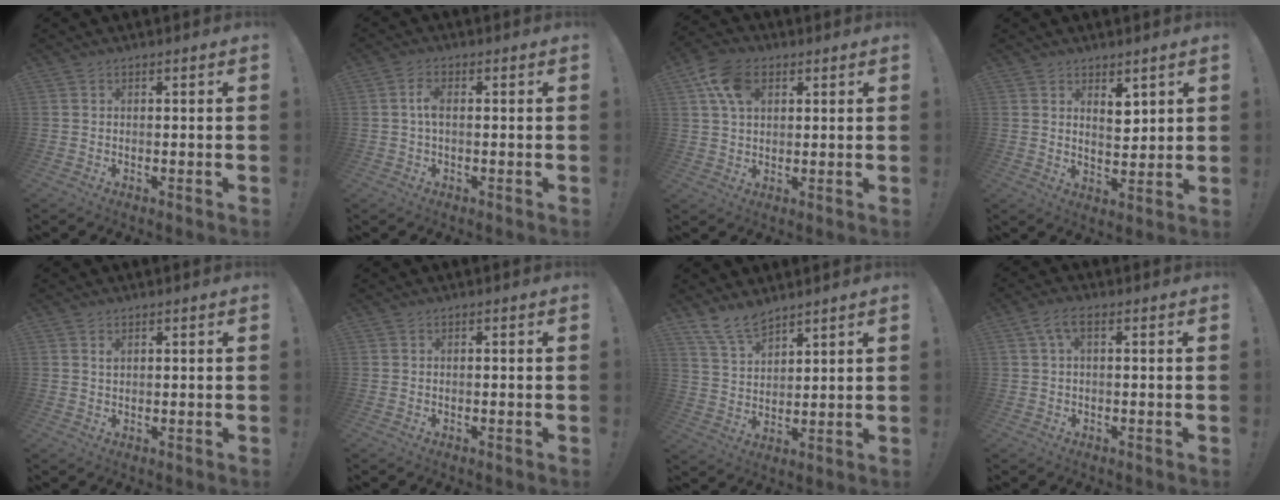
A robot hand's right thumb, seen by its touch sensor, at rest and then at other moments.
{"total": 3.7, "force": [0.1, 1.7, 3.3], "torque": [-0.062, 0.003, -0.001]}
{"total": 10.9, "force": [4.4, 7.0, 7.0], "torque": [-0.123, -0.001, 0.085]}
{"total": 6.1, "force": [4.2, 3.3, 2.9], "torque": [-0.025, -0.031, 0.072]}
{"total": 0.9, "force": [0.7, 0.5, 0.4], "torque": [0.007, -0.008, 0.010]}
{"total": 0.0}
{"total": 9.1, "force": [7.8, 3.4, 3.3], "torque": [-0.064, -0.051, 0.151]}
{"total": 4.4, "force": [1.0, 1.6, 4.0], "torque": [-0.086, 0.003, 0.018]}